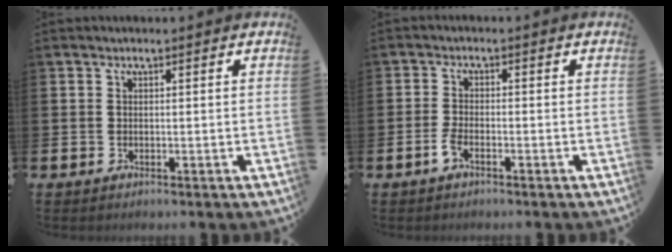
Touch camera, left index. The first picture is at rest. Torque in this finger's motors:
{"motor_torque": [0.06, 0.07, 0.00, 0.02]}